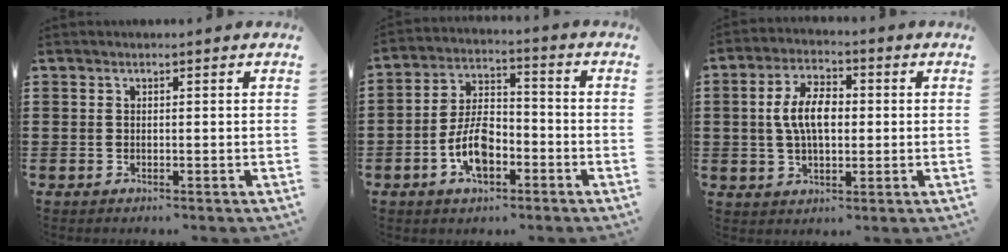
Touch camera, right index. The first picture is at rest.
{"total": 7.8, "force": [-3.0, 4.1, 5.9], "torque": [-0.129, 0.006, -0.059]}
{"total": 7.5, "force": [0.3, 3.9, 6.4], "torque": [-0.138, 0.011, 0.000]}